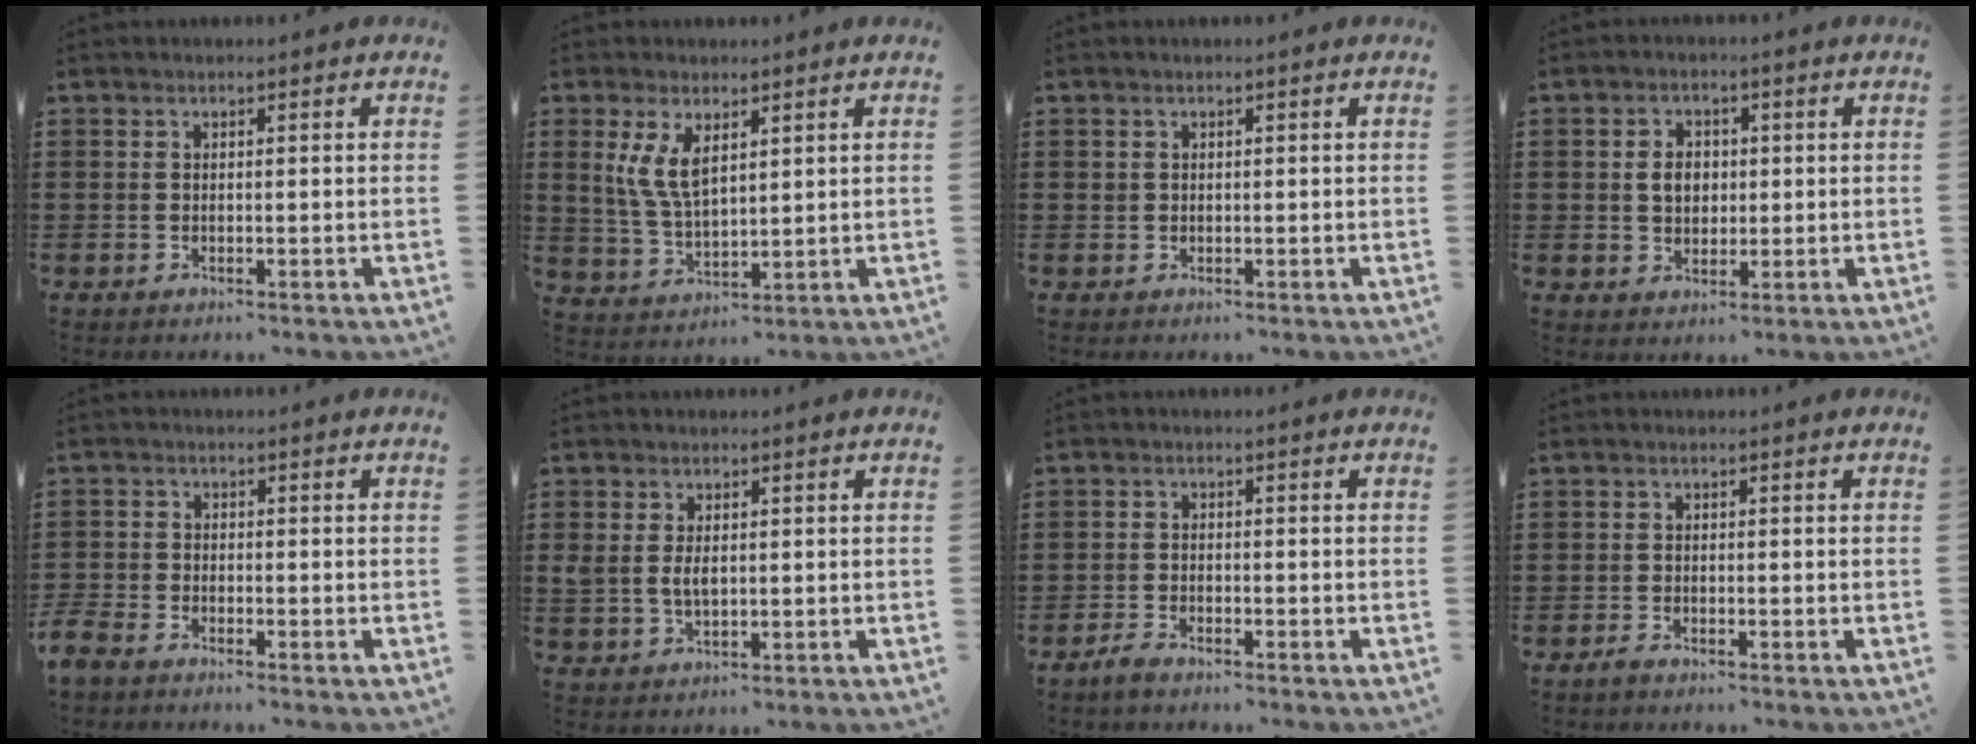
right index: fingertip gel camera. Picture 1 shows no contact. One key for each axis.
{"total": 6.4, "fx": 2.5, "fy": 2.9, "fz": 5.1, "tx": -0.114, "ty": 0.002, "tz": 0.042}
{"total": 0.7, "fx": 0.3, "fy": 0.7, "fz": 0.1, "tx": -0.003, "ty": 0.003, "tz": 0.006}
{"total": 3.5, "fx": 0.2, "fy": 2.7, "fz": 2.2, "tx": -0.042, "ty": 0.007, "tz": -0.002}
{"total": 2.4, "fx": -2.4, "fy": 0.4, "fz": 0.0, "tx": -0.018, "ty": -0.003, "tz": -0.055}
{"total": 3.2, "fx": 0.4, "fy": 2.0, "fz": 2.5, "tx": -0.060, "ty": 0.005, "tz": 0.005}
{"total": 1.9, "fx": -1.9, "fy": 0.3, "fz": 0.5, "tx": -0.018, "ty": 0.001, "tz": -0.041}
{"total": 1.0, "fx": -1.0, "fy": 0.0, "fz": 0.1, "tx": -0.005, "ty": -0.004, "tz": -0.020}